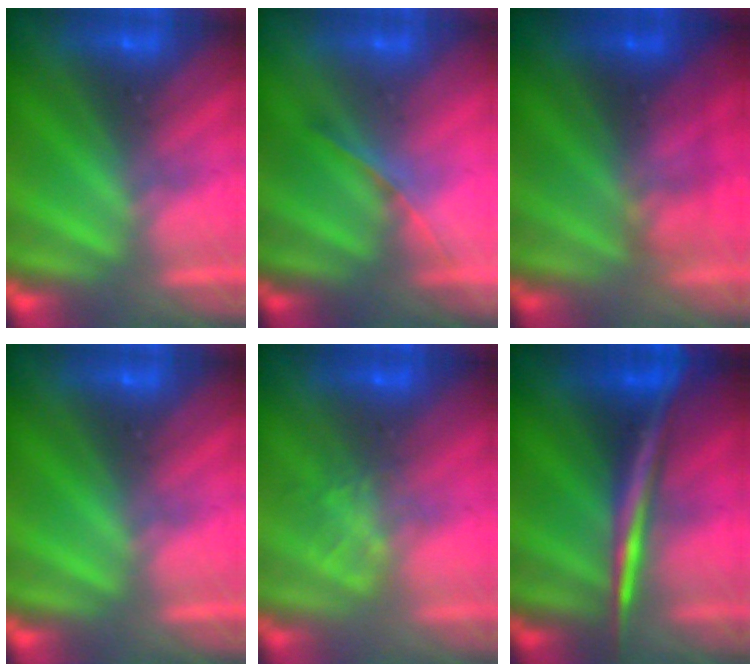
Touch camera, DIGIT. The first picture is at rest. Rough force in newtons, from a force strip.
{"total": 1.2}
{"total": 2.9}
{"total": 0.0}
{"total": 1.3}
{"total": 2.9}